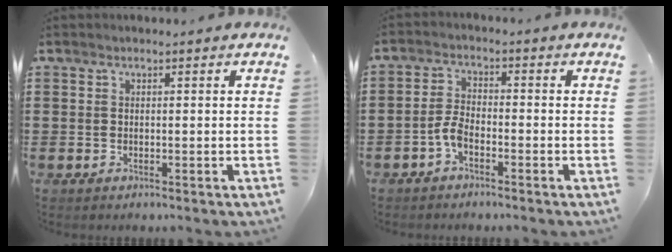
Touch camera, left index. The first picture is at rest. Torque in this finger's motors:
{"motor_torque": [0.69, 0.58, 0.34, 0.08]}